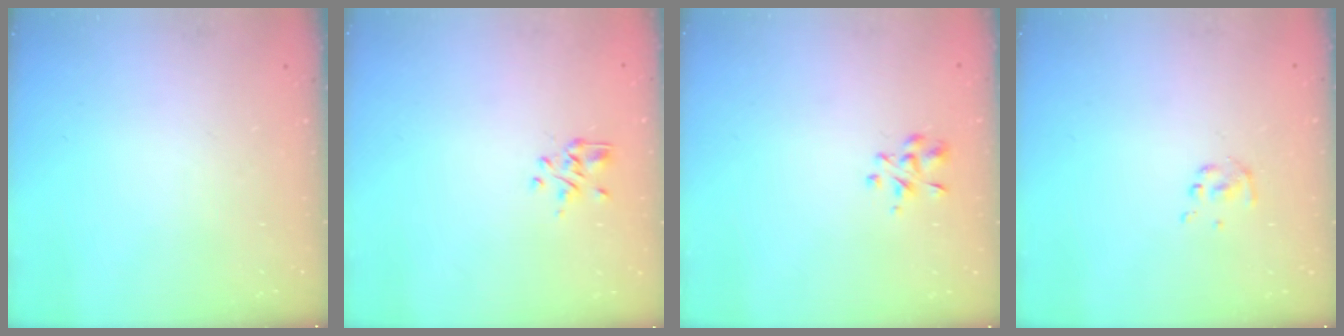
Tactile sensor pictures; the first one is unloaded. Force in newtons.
{"total": 1.5, "press": 1.3, "slide": 0.7}
{"total": 2.9, "press": 2.7, "slide": 1.0}
{"total": 2.3, "press": 2.3, "slide": 0.4}